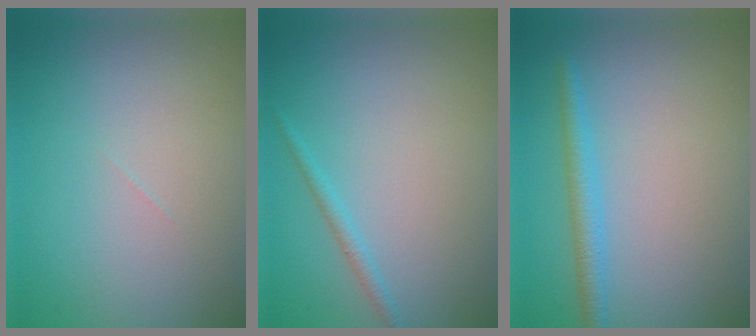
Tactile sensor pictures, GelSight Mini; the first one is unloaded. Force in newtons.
{"total": 1.1, "press": 1.0, "slide": 0.1}
{"total": 2.2, "press": 2.2, "slide": 0.2}